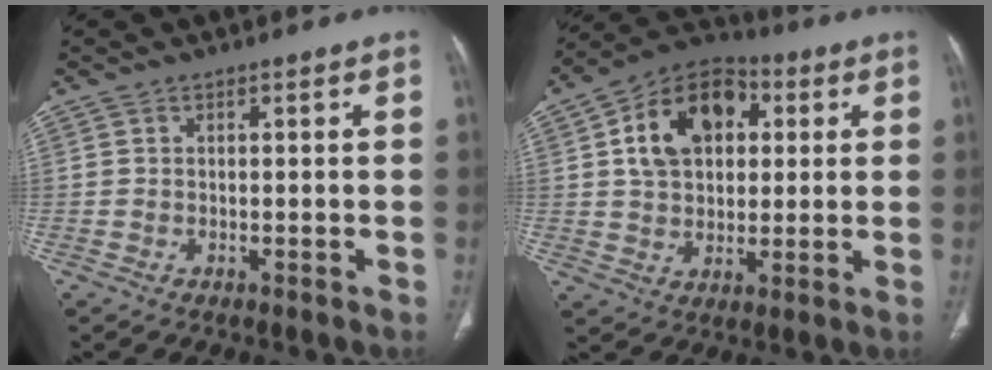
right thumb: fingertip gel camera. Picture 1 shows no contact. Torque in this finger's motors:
{"motor_torque": [0.50, 0.55, 0.26, -0.12, 0.15]}